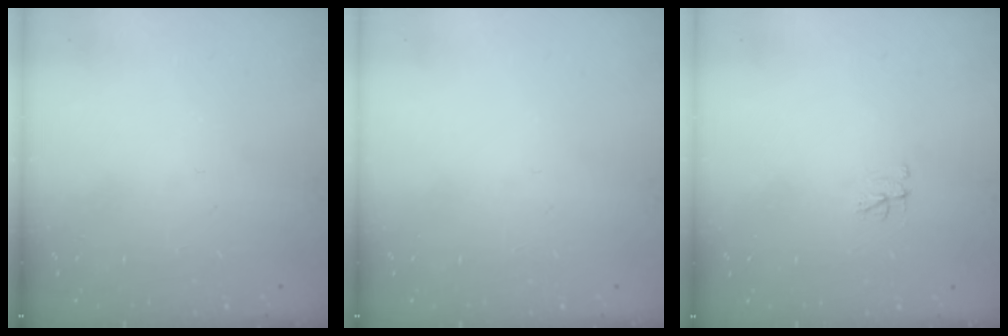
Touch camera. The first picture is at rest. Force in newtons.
{"total": 0.0}
{"total": 3.1, "press": 3.1, "slide": 0.4}